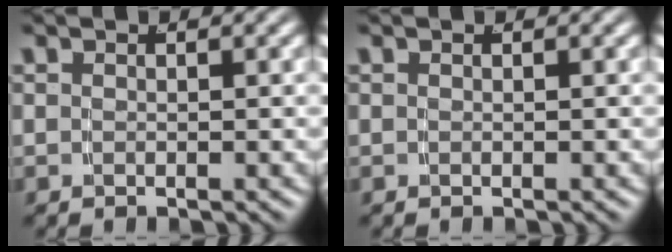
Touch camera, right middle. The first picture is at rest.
{"total": 0.0}